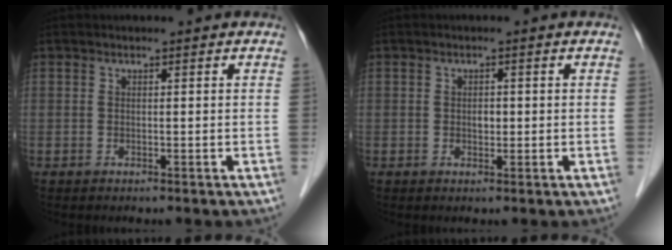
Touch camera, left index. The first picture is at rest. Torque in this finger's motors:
{"motor_torque": [0.10, 0.07, 0.01, 0.00]}